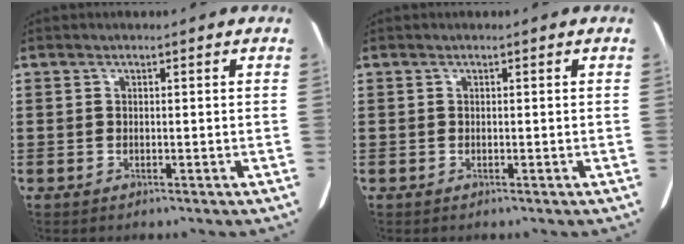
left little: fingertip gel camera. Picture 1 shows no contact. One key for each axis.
{"total": 0.0}